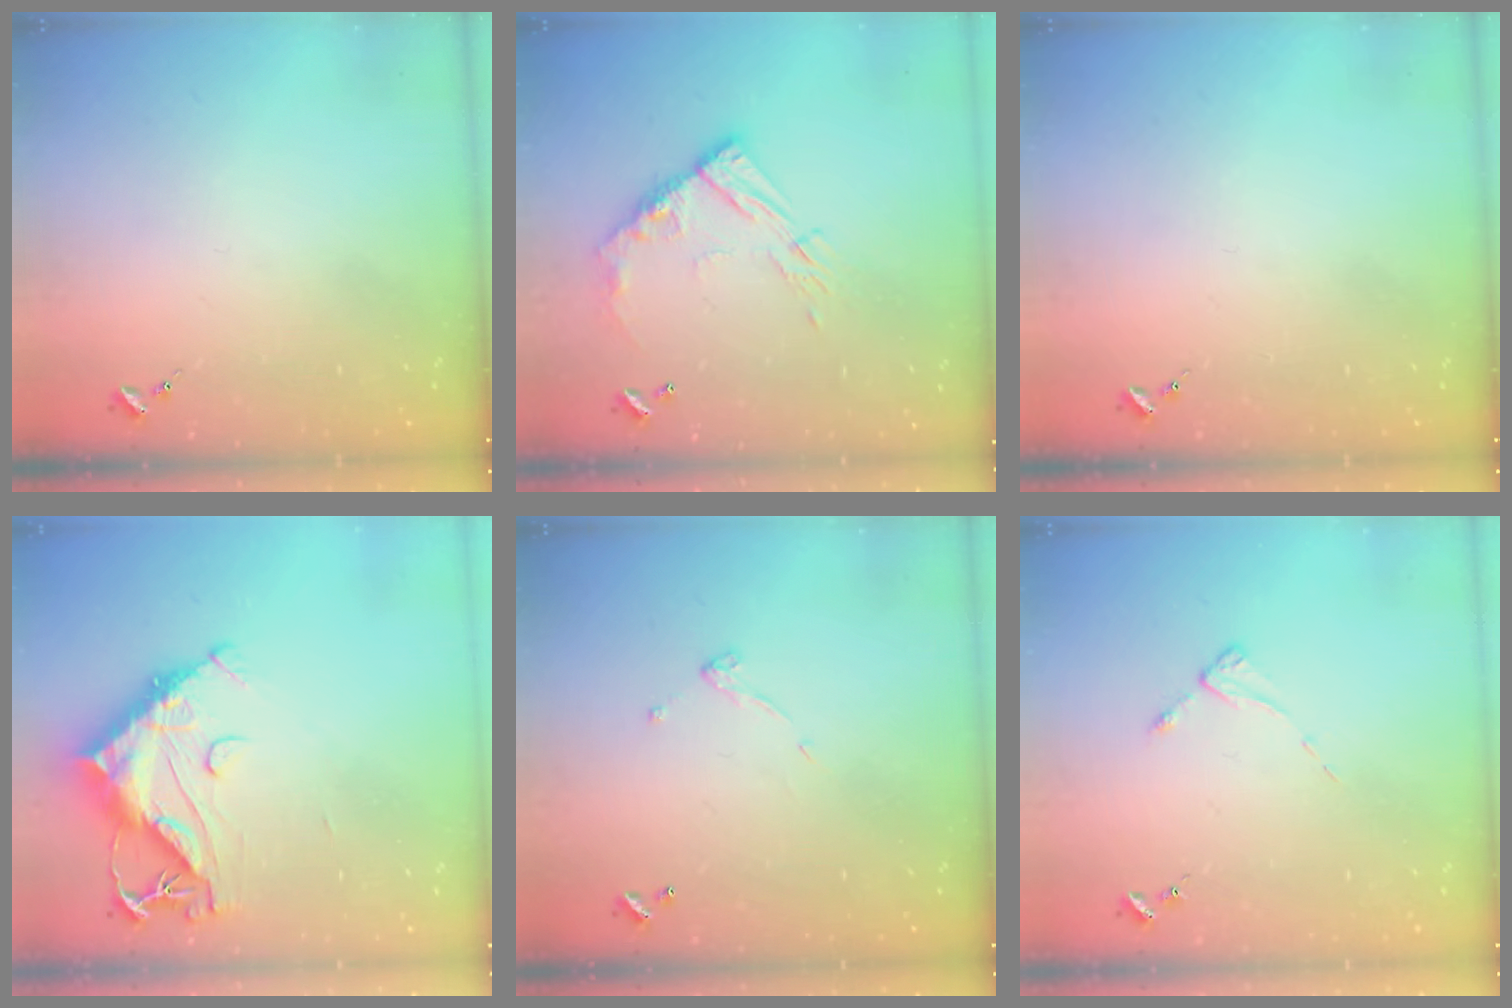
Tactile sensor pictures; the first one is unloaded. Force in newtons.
{"total": 12.9, "press": 12.9, "slide": 1.3}
{"total": 0.0}
{"total": 15.1, "press": 15.1, "slide": 1.2}
{"total": 4.4, "press": 4.4, "slide": 0.2}
{"total": 2.2, "press": 2.2, "slide": 0.4}